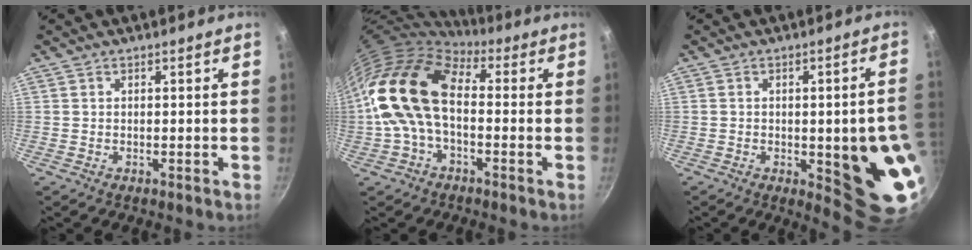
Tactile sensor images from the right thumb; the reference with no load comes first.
{"total": 15.7, "force": [-0.1, 9.5, 12.5], "torque": [-0.216, 0.029, -0.016]}
{"total": 14.1, "force": [-2.4, 3.9, 13.3], "torque": [-0.121, 0.007, -0.026]}